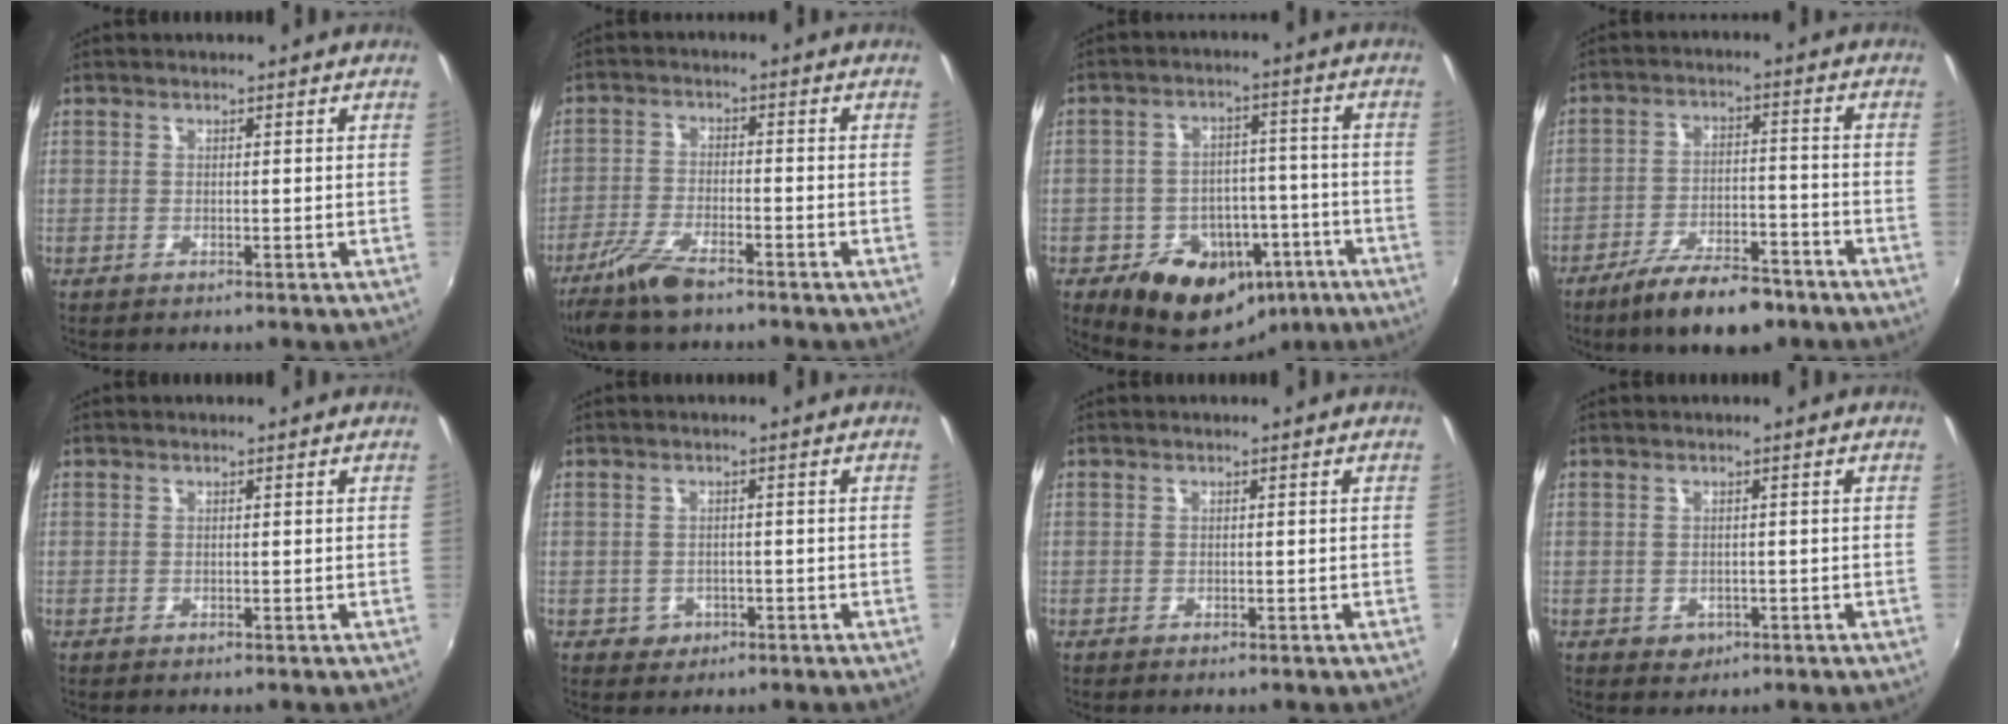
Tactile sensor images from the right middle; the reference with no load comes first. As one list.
[{"total": 8.5, "force": [-6.4, 2.1, 5.2], "torque": [-0.127, -0.019, -0.127]}, {"total": 14.9, "force": [-8.1, 10.9, 6.1], "torque": [-0.127, 0.029, -0.094]}, {"total": 12.0, "force": [-9.1, 3.7, 6.9], "torque": [-0.139, -0.010, -0.145]}, {"total": 0.0}, {"total": 2.8, "force": [-0.9, 2.6, 0.7], "torque": [-0.020, -0.001, -0.010]}, {"total": 0.0}, {"total": 2.3, "force": [-0.8, 2.0, 0.9], "torque": [-0.017, -0.005, -0.007]}]